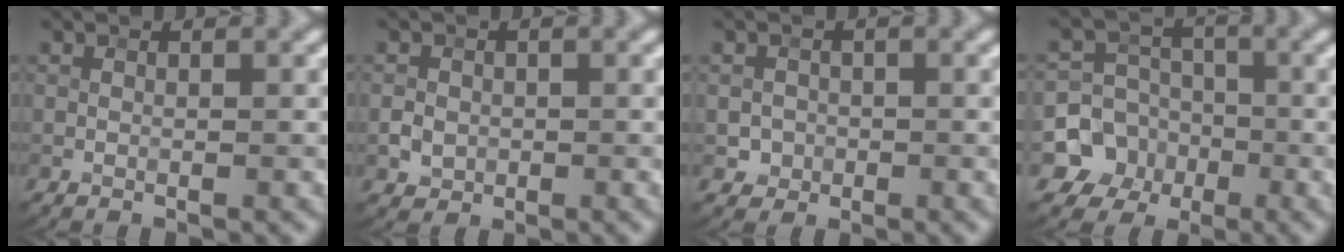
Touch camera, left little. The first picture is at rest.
{"total": 1.5, "force": [-0.2, 1.5, 0.4], "torque": [-0.004, -0.003, -0.003]}
{"total": 1.4, "force": [-0.2, 1.4, 0.1], "torque": [0.011, -0.004, 0.003]}
{"total": 6.9, "force": [-2.6, 6.4, 0.8], "torque": [0.006, -0.003, -0.069]}